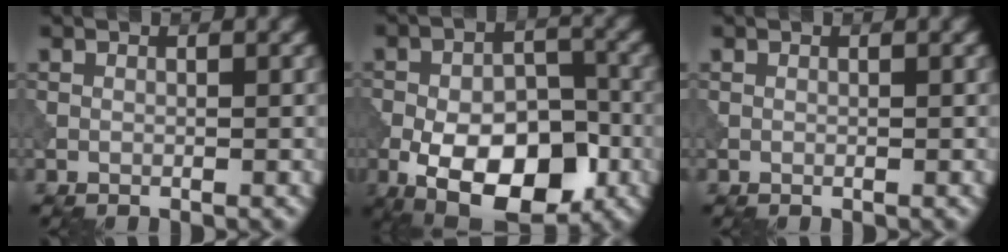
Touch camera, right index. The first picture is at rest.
{"total": 12.6, "force": [-5.3, 6.6, 9.4], "torque": [-0.135, -0.010, -0.085]}
{"total": 0.0}